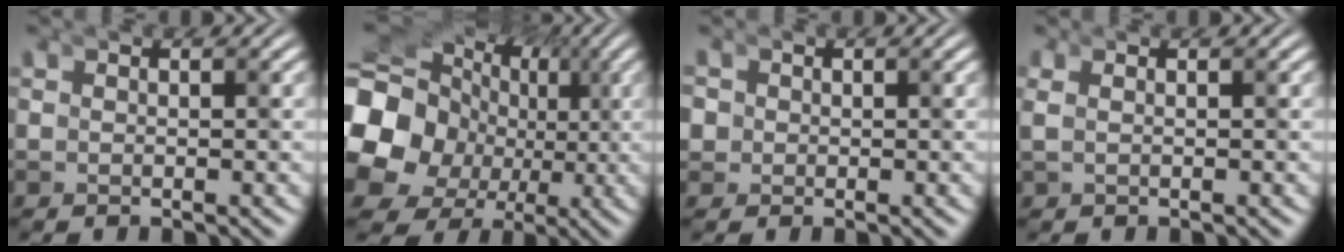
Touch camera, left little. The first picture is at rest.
{"total": 12.2, "force": [-0.4, 10.9, 5.5], "torque": [-0.155, -0.050, -0.009]}
{"total": 0.9, "force": [-0.3, 0.6, -0.7], "torque": [-0.007, -0.019, 0.004]}
{"total": 0.8, "force": [-0.2, 0.6, 0.5], "torque": [-0.022, -0.003, -0.002]}